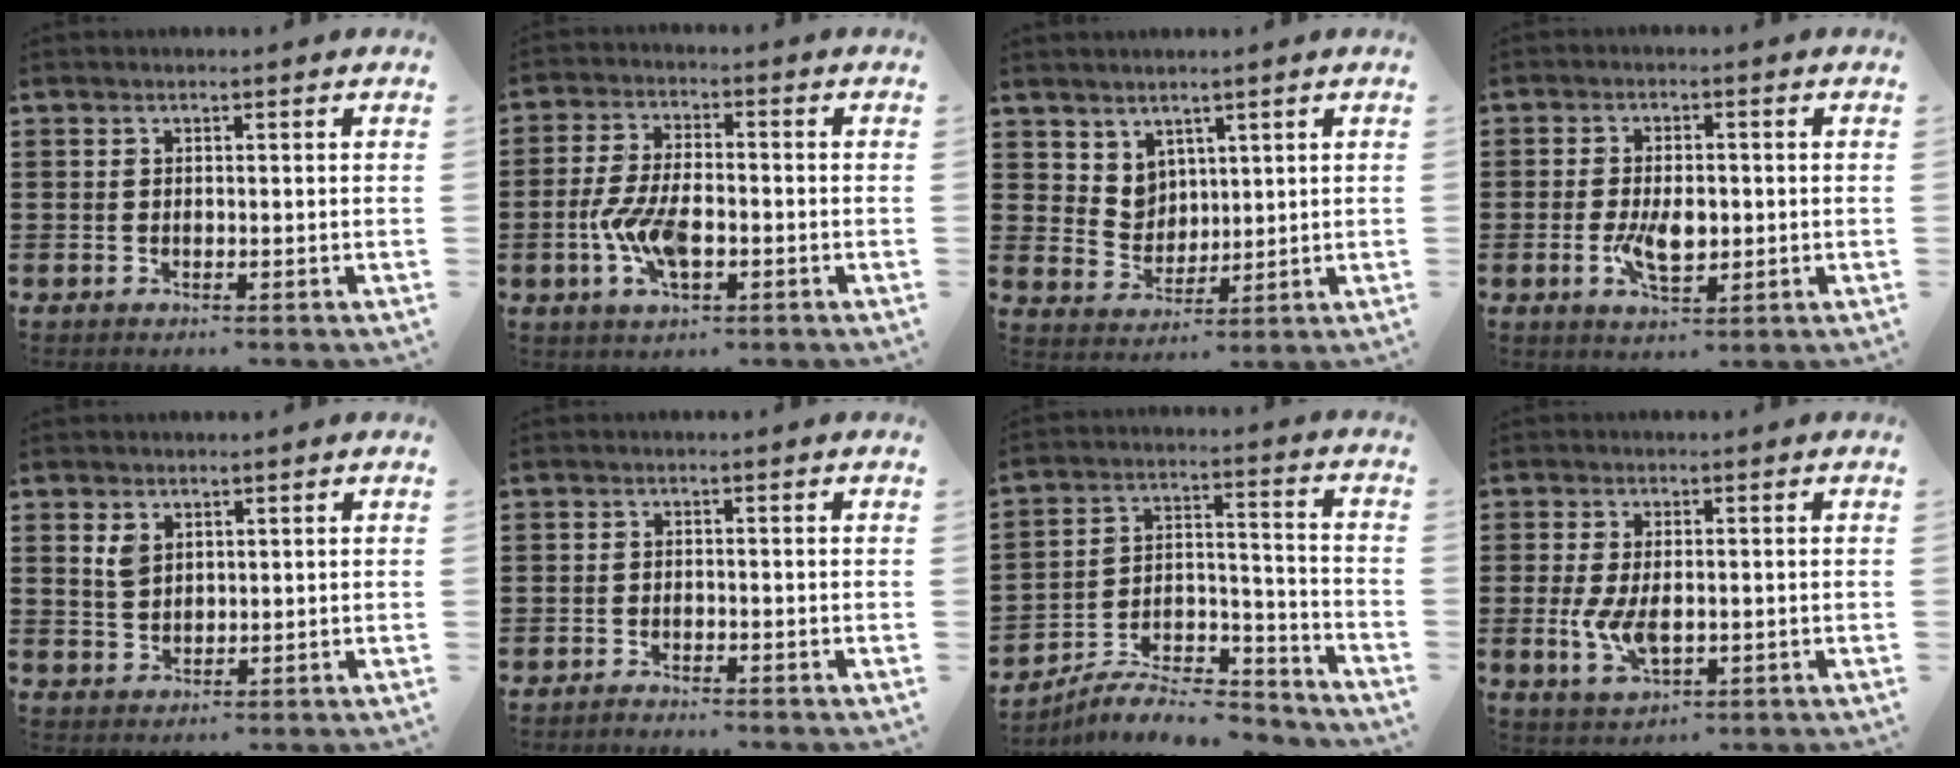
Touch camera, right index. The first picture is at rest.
{"total": 7.9, "force": [-2.3, 3.6, 6.7], "torque": [-0.155, -0.004, -0.046]}
{"total": 4.4, "force": [3.3, 2.8, 0.4], "torque": [-0.024, -0.003, 0.064]}
{"total": 5.7, "force": [-0.8, 2.6, 5.0], "torque": [-0.094, -0.006, -0.016]}
{"total": 2.7, "force": [1.6, 1.6, 1.5], "torque": [-0.035, 0.004, 0.030]}
{"total": 1.2, "force": [-1.2, -0.1, -0.1], "torque": [-0.002, 0.002, -0.024]}
{"total": 8.2, "force": [-7.5, 1.9, 2.9], "torque": [-0.037, 0.022, -0.141]}
{"total": 5.6, "force": [-0.5, 2.7, 4.9], "torque": [-0.118, -0.008, -0.013]}